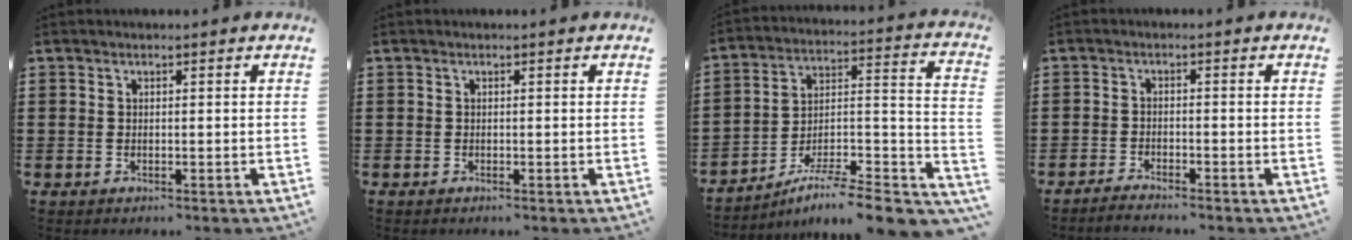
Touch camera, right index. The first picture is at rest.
{"total": 0.0}
{"total": 7.1, "force": [-5.6, 0.3, 4.3], "torque": [-0.065, -0.008, -0.111]}
{"total": 1.8, "force": [-1.8, -0.1, 0.1], "torque": [-0.006, 0.002, -0.037]}